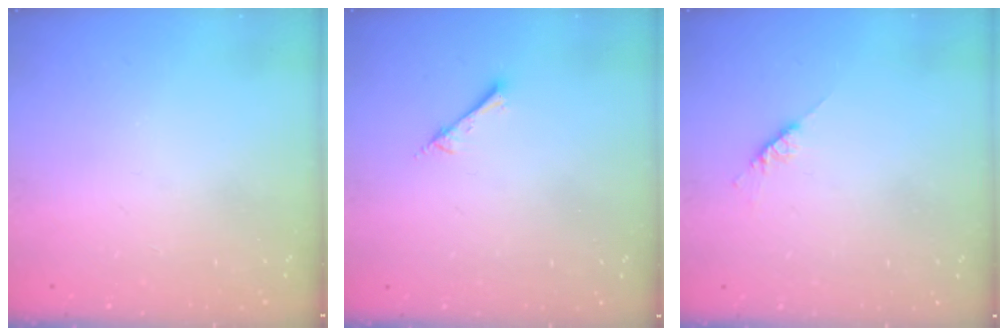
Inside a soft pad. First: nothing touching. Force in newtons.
{"total": 2.4, "press": 2.4, "slide": 0.2}
{"total": 4.7, "press": 4.6, "slide": 0.5}